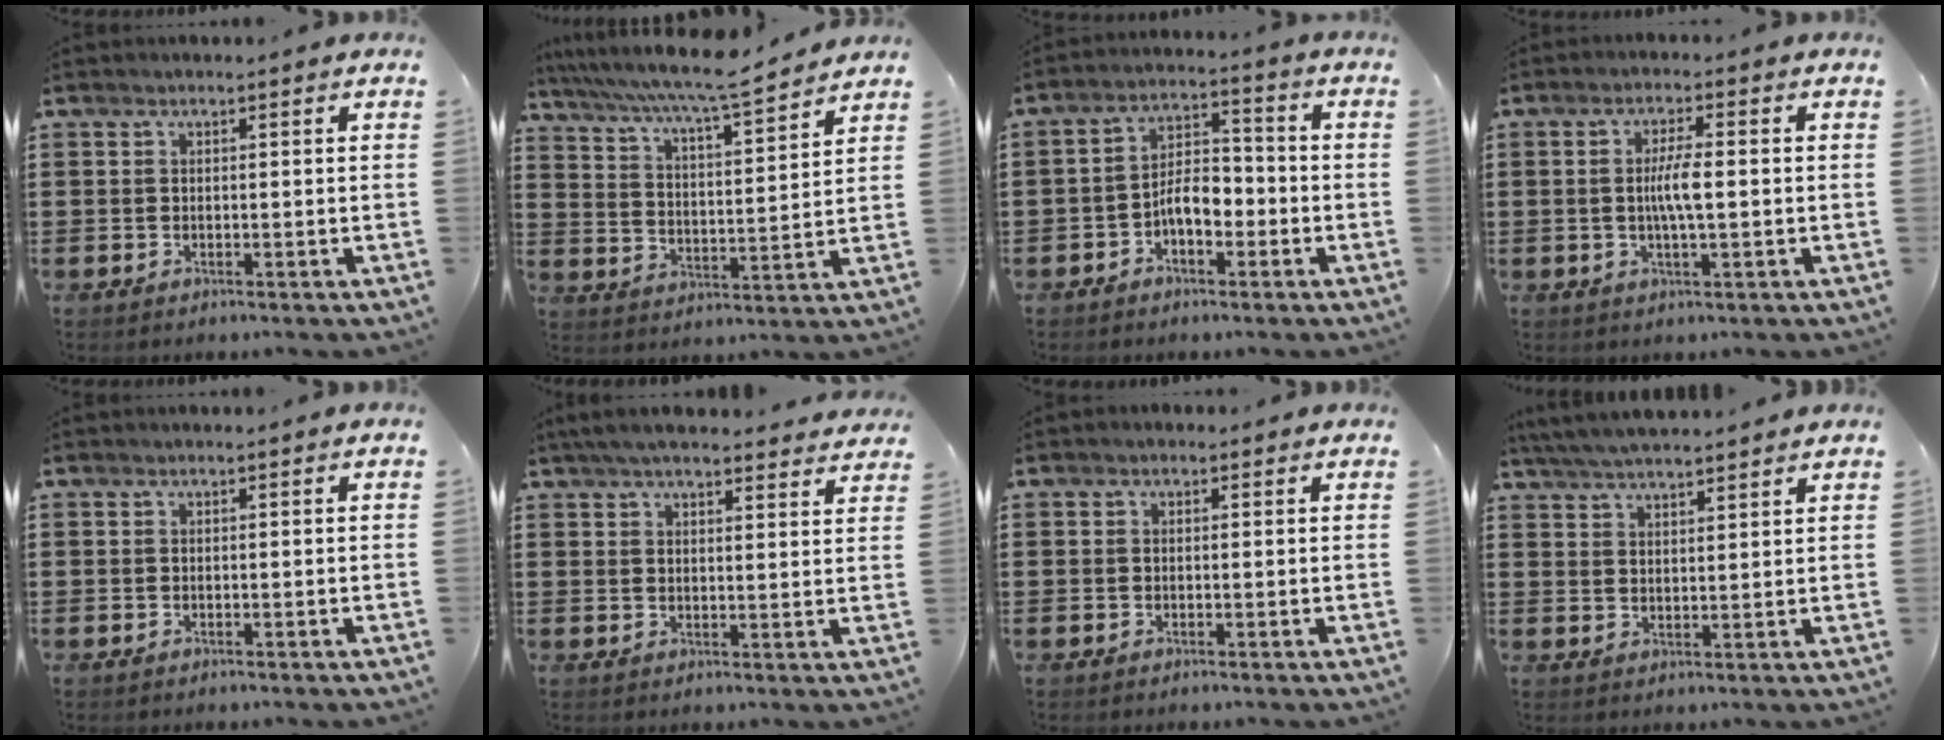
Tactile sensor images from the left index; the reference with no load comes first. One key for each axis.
{"total": 6.6, "fx": 5.9, "fy": -0.1, "fz": 2.9, "tx": -0.082, "ty": -0.038, "tz": 0.097}
{"total": 5.4, "fx": -2.5, "fy": 2.6, "fz": 3.9, "tx": -0.076, "ty": 0.013, "tz": -0.050}
{"total": 4.5, "fx": -0.2, "fy": 0.8, "fz": 4.4, "tx": -0.088, "ty": 0.000, "tz": -0.009}
{"total": 0.0}
{"total": 4.4, "fx": 4.1, "fy": 0.5, "fz": 1.7, "tx": -0.044, "ty": -0.007, "tz": 0.075}
{"total": 0.6, "fx": -0.2, "fy": 0.4, "fz": 0.3, "tx": -0.006, "ty": 0.001, "tz": -0.004}
{"total": 4.5, "fx": 4.3, "fy": -0.1, "fz": 1.2, "tx": -0.037, "ty": -0.013, "tz": 0.079}